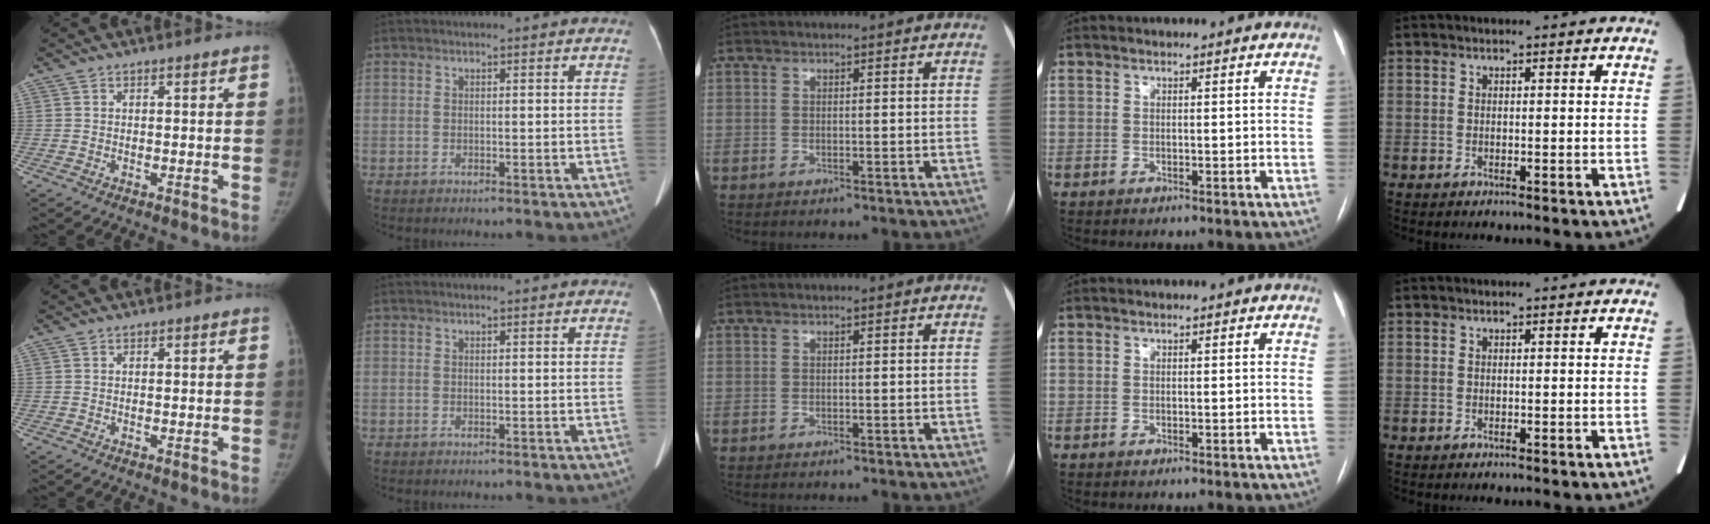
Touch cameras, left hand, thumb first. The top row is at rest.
{}